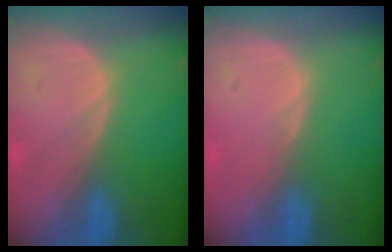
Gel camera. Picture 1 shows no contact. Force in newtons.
{"total": 0.5, "press": 0.0, "slide": 0.5}